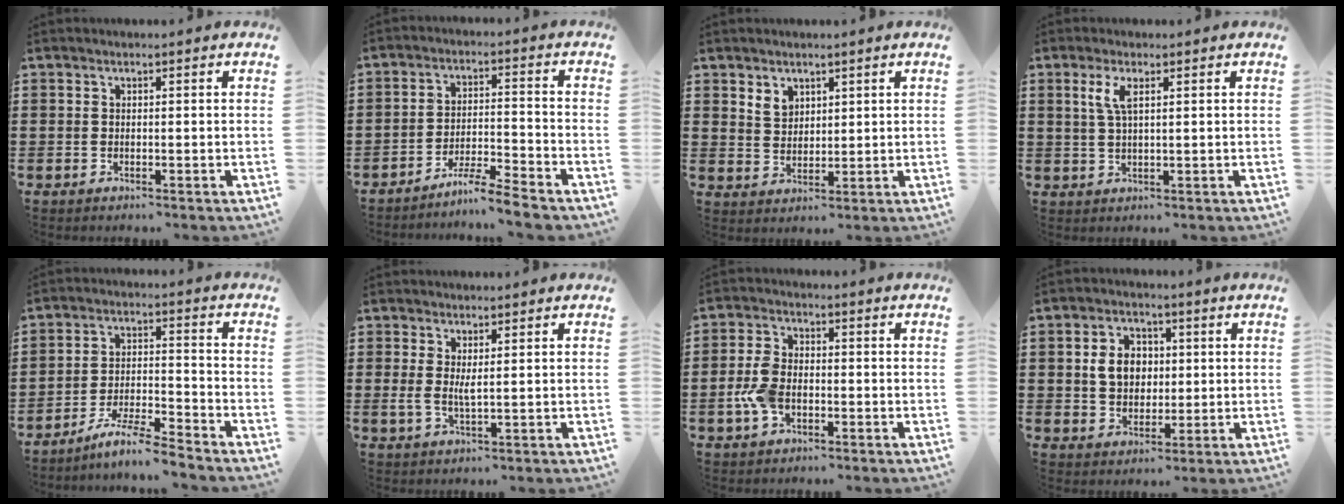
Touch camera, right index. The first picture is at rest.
{"total": 5.5, "force": [-5.1, -0.5, 1.9], "torque": [-0.041, -0.009, -0.102]}
{"total": 3.1, "force": [2.1, 2.2, 0.6], "torque": [-0.021, 0.008, 0.040]}
{"total": 3.5, "force": [1.4, 1.1, 3.1], "torque": [-0.065, 0.006, 0.022]}
{"total": 6.6, "force": [-6.0, -0.3, 2.6], "torque": [-0.055, -0.004, -0.117]}
{"total": 2.8, "force": [0.9, 0.7, 2.5], "torque": [-0.053, -0.001, 0.017]}
{"total": 5.5, "force": [-1.6, 3.3, 4.1], "torque": [-0.098, 0.000, -0.033]}
{"total": 6.2, "force": [0.8, 4.9, 3.6], "torque": [-0.086, 0.011, 0.008]}